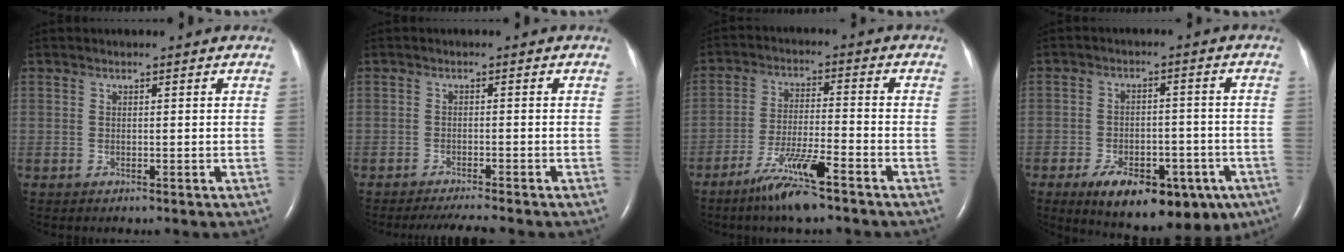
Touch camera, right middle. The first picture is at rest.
{"total": 4.5, "force": [-4.0, -0.5, 1.9], "torque": [-0.032, -0.016, -0.064]}
{"total": 8.6, "force": [-6.0, 0.2, 6.2], "torque": [-0.125, -0.023, -0.110]}
{"total": 16.2, "force": [-9.4, 7.9, 10.6], "torque": [-0.133, 0.004, -0.125]}